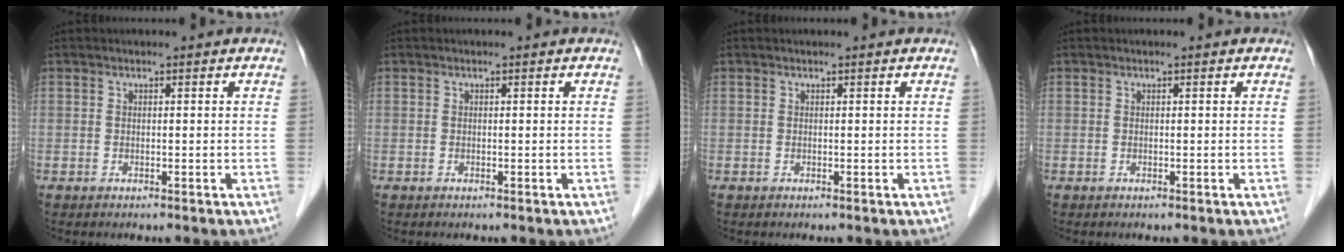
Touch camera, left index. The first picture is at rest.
{"total": 0.0}
{"total": 0.0}
{"total": 0.0}